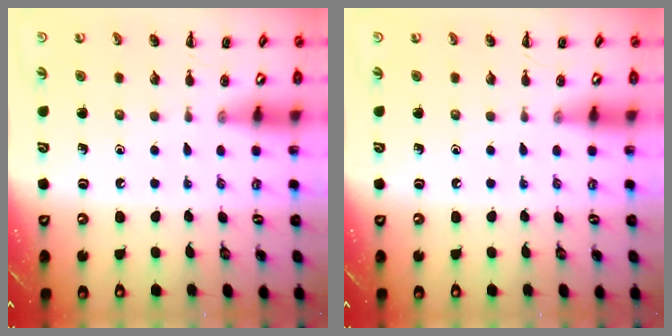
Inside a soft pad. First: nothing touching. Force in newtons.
{"total": 0.0}